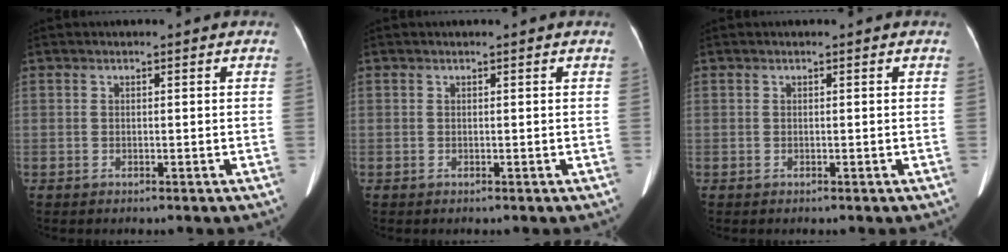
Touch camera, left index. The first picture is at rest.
{"total": 0.0}
{"total": 0.0}